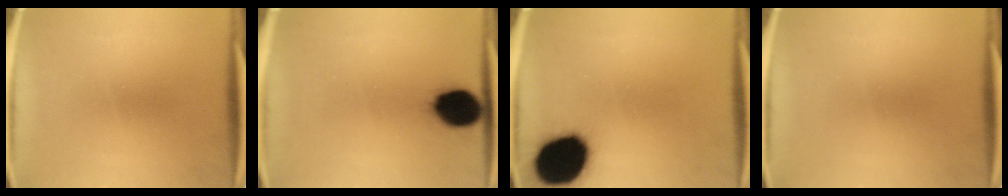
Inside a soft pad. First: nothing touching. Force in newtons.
{"total": 11.9}
{"total": 19.9}
{"total": 0.0}